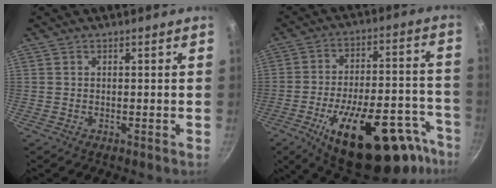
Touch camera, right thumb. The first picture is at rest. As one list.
[{"total": 28.6, "force": [-15.5, 12.2, 20.7], "torque": [-0.244, 0.064, -0.218]}]